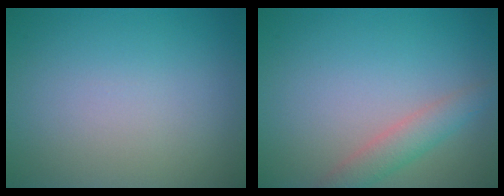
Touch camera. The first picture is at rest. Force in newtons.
{"total": 2.5, "press": 2.5, "slide": 0.2}